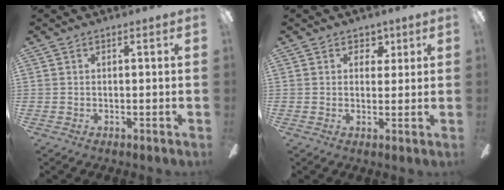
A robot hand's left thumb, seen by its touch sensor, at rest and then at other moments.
{"total": 3.2, "force": [1.9, 2.5, 1.0], "torque": [-0.002, -0.004, 0.028]}